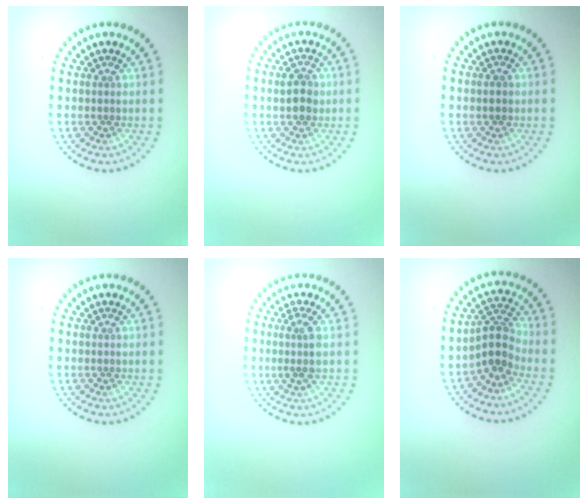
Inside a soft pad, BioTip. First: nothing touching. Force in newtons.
{"total": 2.3, "press": 2.3, "slide": 0.4}
{"total": 0.9, "press": 0.9, "slide": 0.1}
{"total": 0.0}
{"total": 2.0, "press": 1.7, "slide": 1.0}
{"total": 3.1, "press": 2.3, "slide": 2.0}